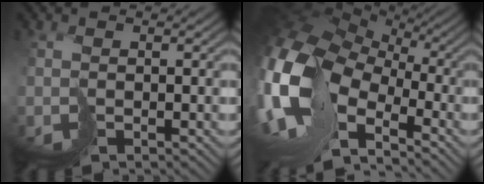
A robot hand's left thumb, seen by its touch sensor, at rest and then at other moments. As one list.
[{"total": 18.0, "force": [-3.0, 12.0, 13.1], "torque": [-0.326, -0.030, -0.039]}]